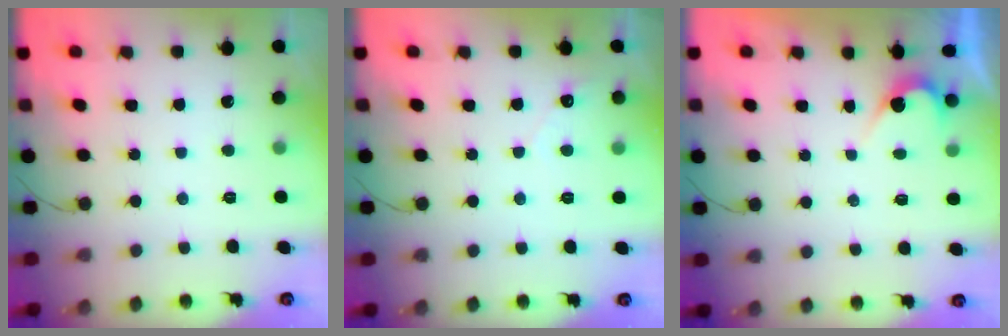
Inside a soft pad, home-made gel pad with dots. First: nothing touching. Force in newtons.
{"total": 1.7, "press": 1.7, "slide": 0.1}
{"total": 3.1, "press": 3.1, "slide": 0.2}